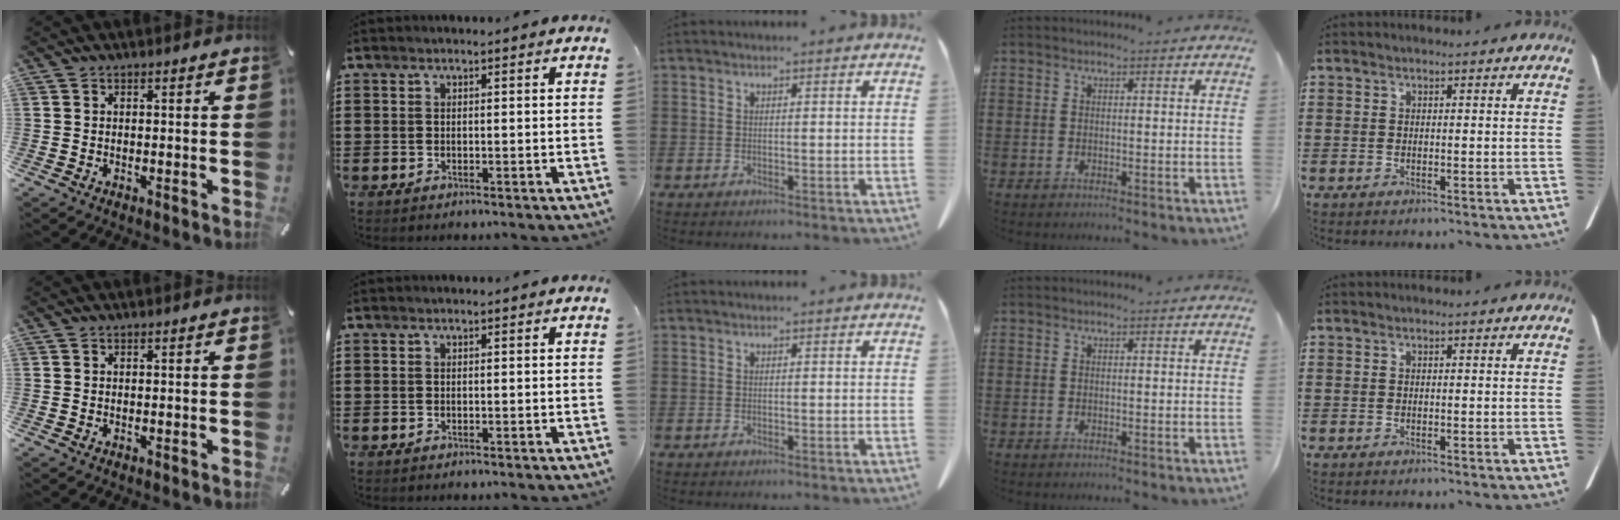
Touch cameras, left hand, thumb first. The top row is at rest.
{}